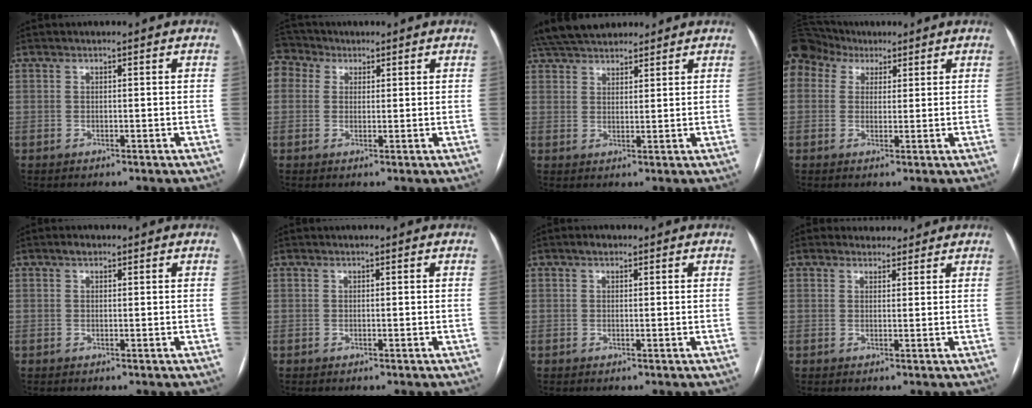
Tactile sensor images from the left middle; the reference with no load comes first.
{"total": 5.0, "force": [2.6, 4.1, 1.2], "torque": [-0.035, 0.031, 0.053]}
{"total": 11.6, "force": [10.2, 3.6, 4.2], "torque": [-0.077, 0.047, 0.172]}
{"total": 12.6, "force": [7.3, 9.3, 4.5], "torque": [-0.134, 0.069, 0.139]}
{"total": 1.0, "force": [0.6, 0.5, 0.5], "torque": [-0.009, 0.007, 0.009]}
{"total": 0.0}
{"total": 1.0, "force": [0.6, 0.6, 0.5], "torque": [-0.009, 0.008, 0.008]}
{"total": 2.8, "force": [2.5, 1.4, -0.2], "torque": [0.006, 0.009, 0.029]}